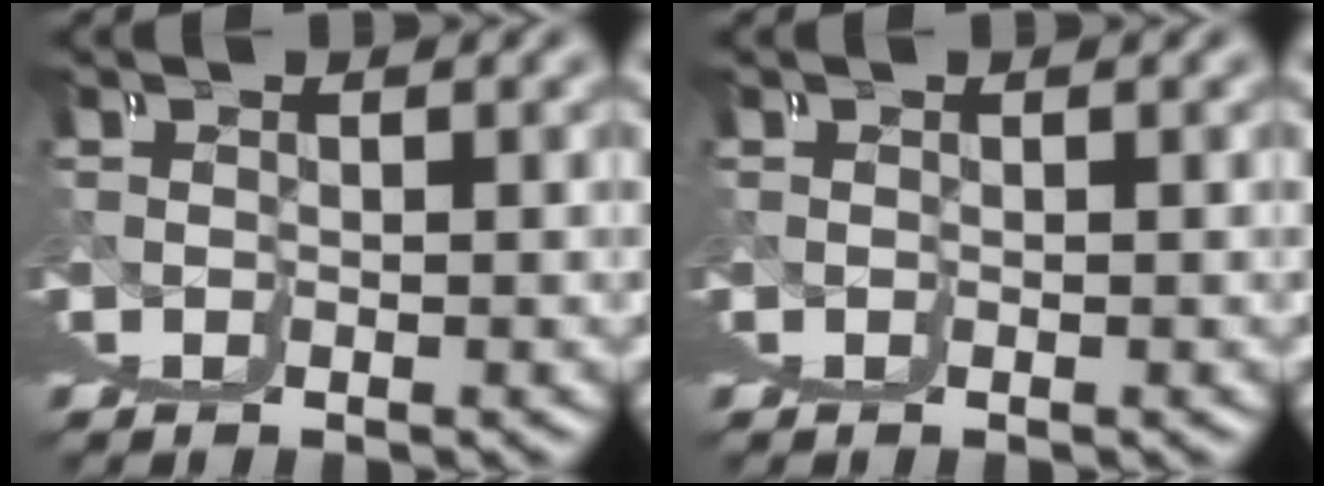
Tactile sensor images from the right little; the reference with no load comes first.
{"total": 0.0}